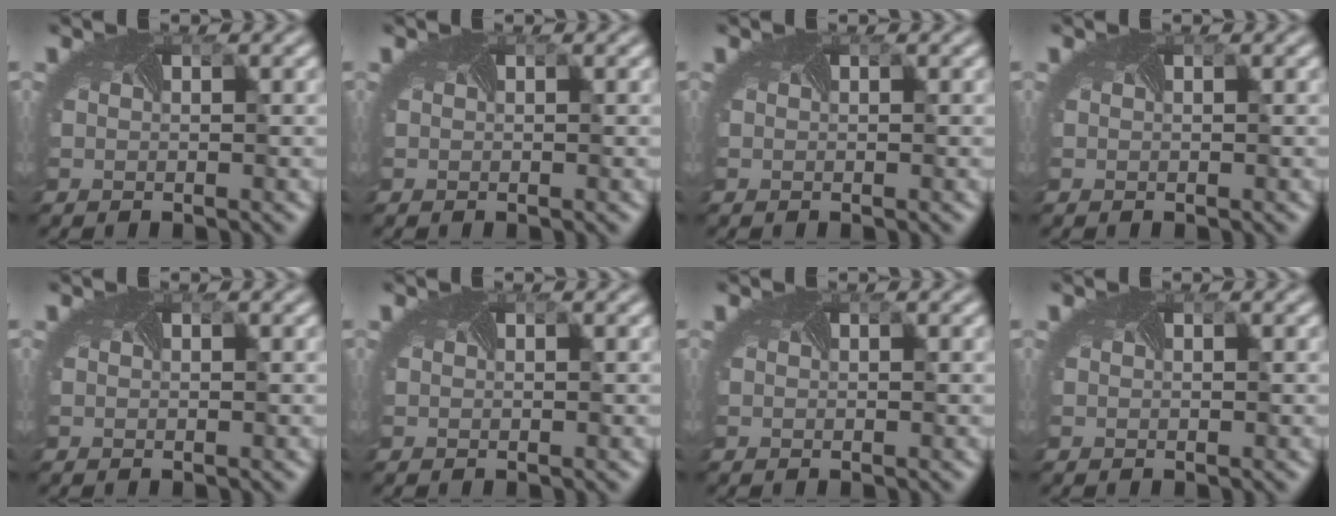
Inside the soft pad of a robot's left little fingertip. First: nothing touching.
{"total": 0.0}
{"total": 0.0}
{"total": 0.0}
{"total": 0.0}
{"total": 0.0}
{"total": 0.0}
{"total": 0.0}